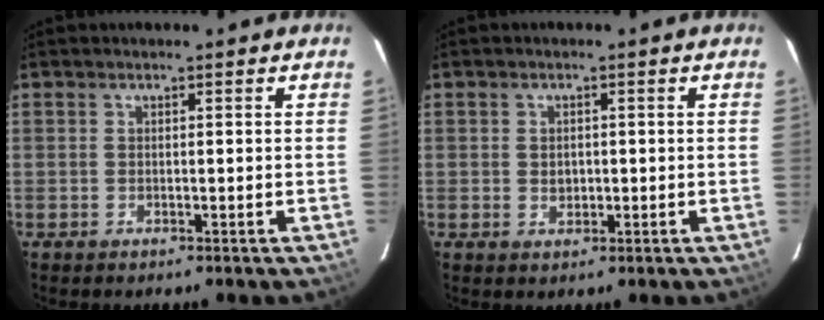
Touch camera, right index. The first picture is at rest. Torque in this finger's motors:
{"motor_torque": [0.07, 0.08, 0.00, 0.00]}